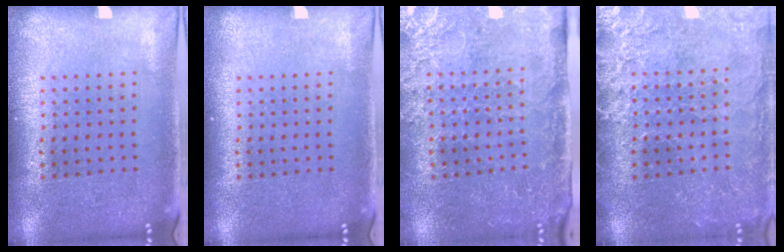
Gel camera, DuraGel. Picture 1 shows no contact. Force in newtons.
{"total": 0.0}
{"total": 3.4, "press": 3.4, "slide": 0.6}
{"total": 3.7, "press": 3.4, "slide": 1.5}